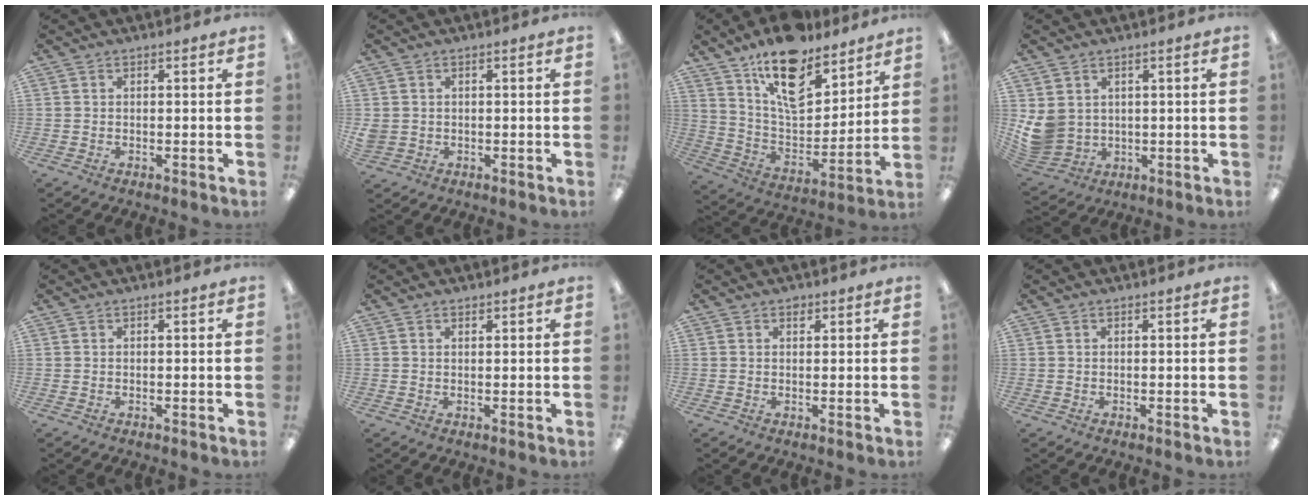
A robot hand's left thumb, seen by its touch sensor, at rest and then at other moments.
{"total": 2.0, "force": [0.2, 1.9, 0.6], "torque": [-0.012, 0.003, 0.002]}
{"total": 17.4, "force": [12.1, 8.4, 9.3], "torque": [-0.153, -0.078, 0.214]}
{"total": 7.0, "force": [1.8, 6.3, 2.6], "torque": [-0.073, -0.007, 0.039]}
{"total": 0.0}
{"total": 0.9, "force": [0.7, 0.4, 0.2], "torque": [-0.004, 0.001, 0.013]}
{"total": 1.3, "force": [0.8, 0.8, 0.6], "torque": [0.004, -0.004, 0.011]}
{"total": 0.0}